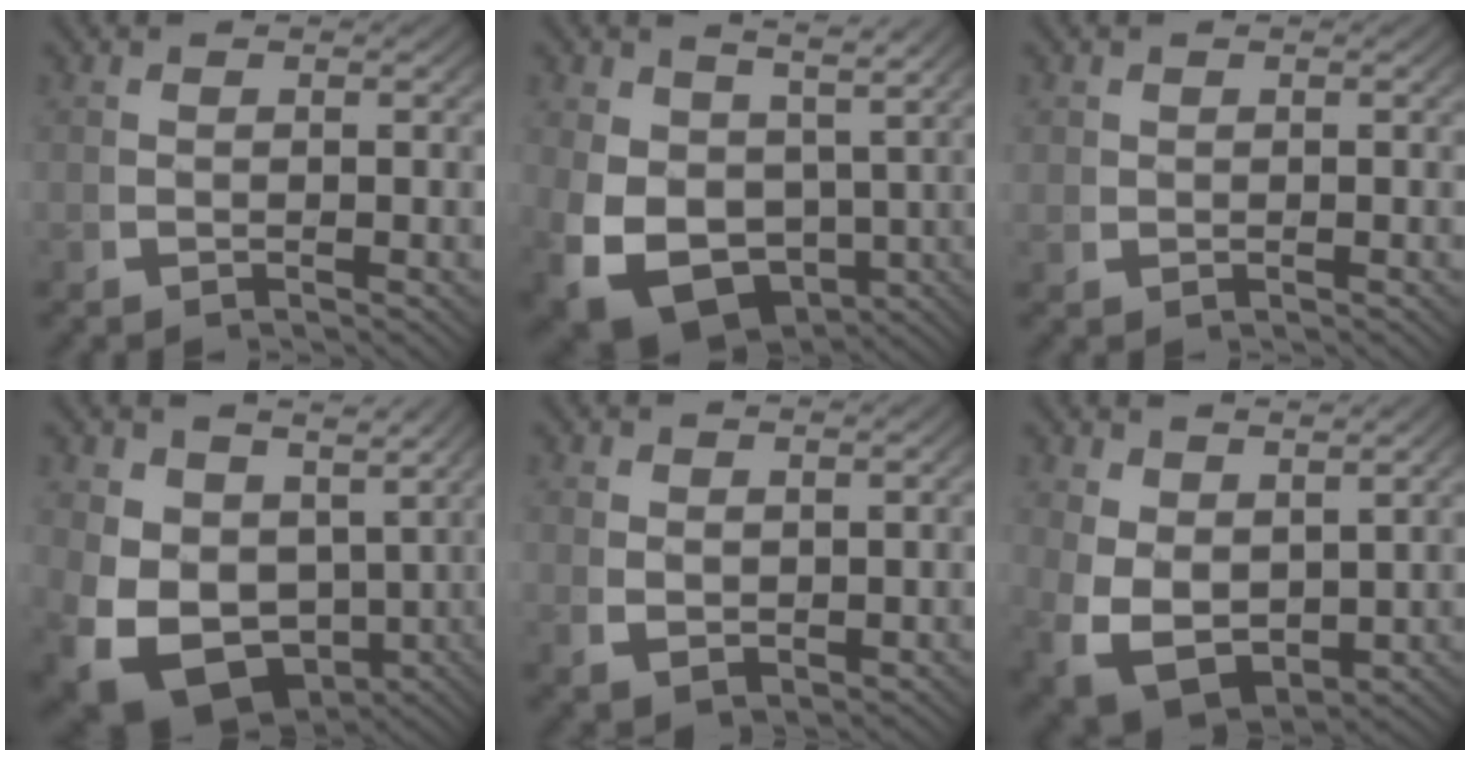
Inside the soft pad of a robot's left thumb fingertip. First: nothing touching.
{"total": 10.3, "force": [-2.8, 7.3, 6.7], "torque": [-0.155, -0.059, -0.015]}
{"total": 1.1, "force": [0.5, 0.9, 0.4], "torque": [-0.010, -0.003, 0.011]}
{"total": 11.3, "force": [-2.6, 8.4, 7.1], "torque": [-0.166, -0.077, -0.011]}
{"total": 2.3, "force": [0.6, 1.6, 1.5], "torque": [-0.037, -0.014, 0.028]}
{"total": 8.8, "force": [-1.8, 6.7, 5.5], "torque": [-0.150, -0.059, -0.005]}